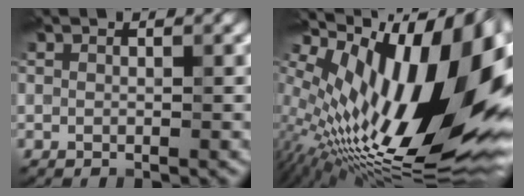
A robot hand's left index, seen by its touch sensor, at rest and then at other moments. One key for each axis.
{"total": 20.3, "fx": 3.9, "fy": 8.7, "fz": 18.0, "tx": -0.292, "ty": 0.016, "tz": 0.055}